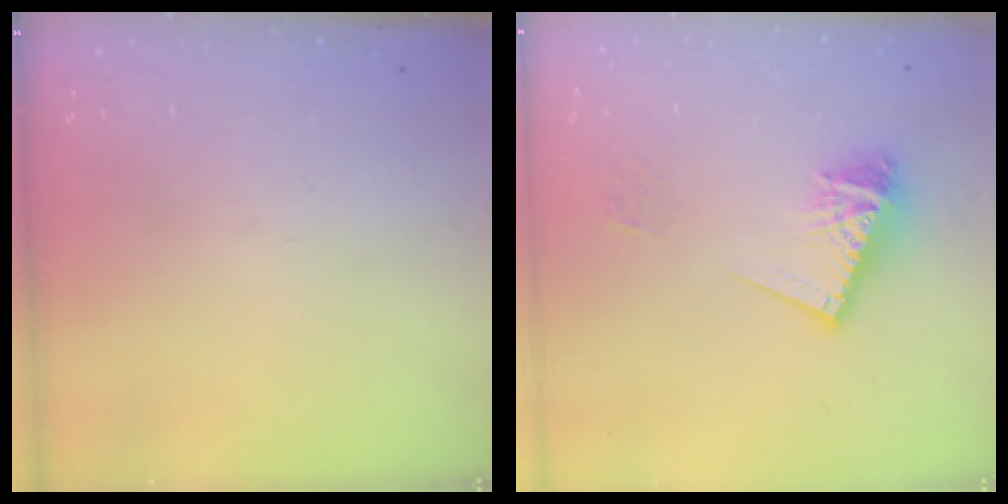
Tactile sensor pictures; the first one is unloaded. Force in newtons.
{"total": 11.7, "press": 11.7, "slide": 1.3}